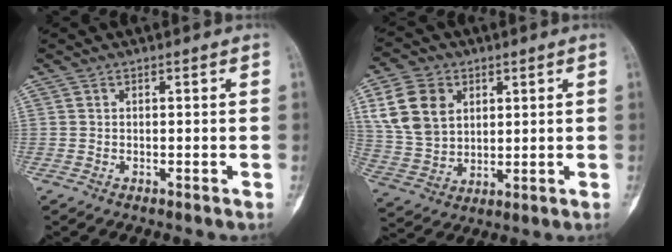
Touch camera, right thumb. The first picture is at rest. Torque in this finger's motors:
{"motor_torque": [-1.07, 1.80, 1.76, 0.16, 0.62]}